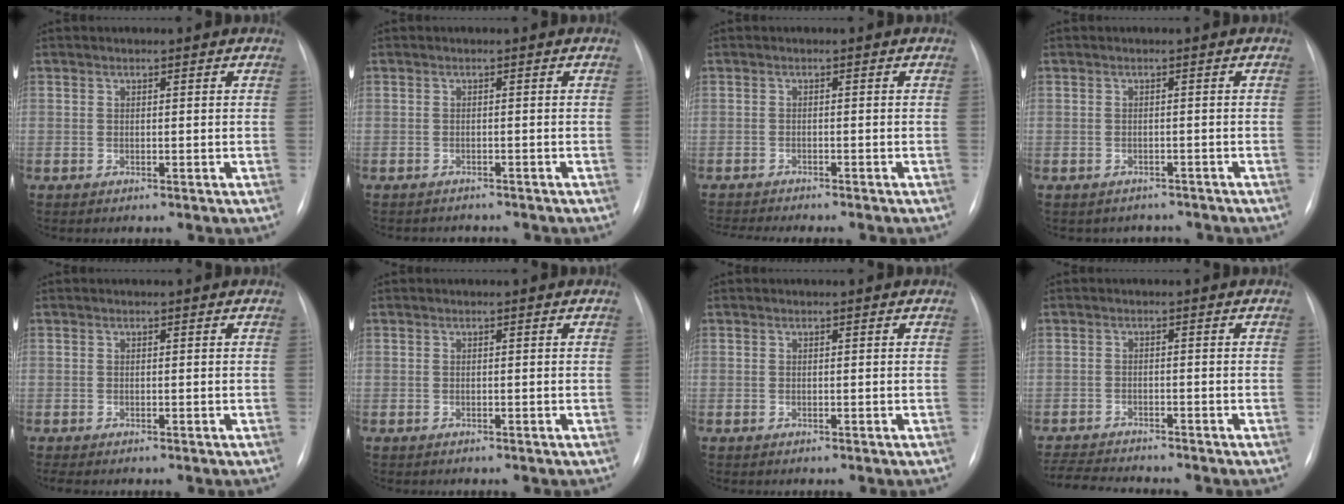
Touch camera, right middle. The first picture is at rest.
{"total": 3.6, "force": [-3.4, 1.1, 0.5], "torque": [-0.001, -0.002, -0.042]}
{"total": 7.6, "force": [-7.0, 0.4, 2.9], "torque": [-0.032, -0.006, -0.101]}
{"total": 3.9, "force": [-3.4, 1.9, -0.1], "torque": [0.001, 0.012, -0.040]}
{"total": 1.0, "force": [-0.9, 0.0, 0.5], "torque": [-0.001, -0.001, -0.010]}
{"total": 0.0}
{"total": 0.0}
{"total": 7.0, "force": [-6.7, 0.4, 2.0], "torque": [-0.034, -0.014, -0.109]}